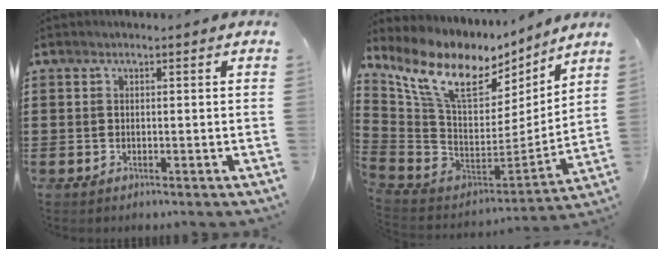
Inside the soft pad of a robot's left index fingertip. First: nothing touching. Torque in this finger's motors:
{"motor_torque": [0.51, 0.40, 1.05, 0.21]}